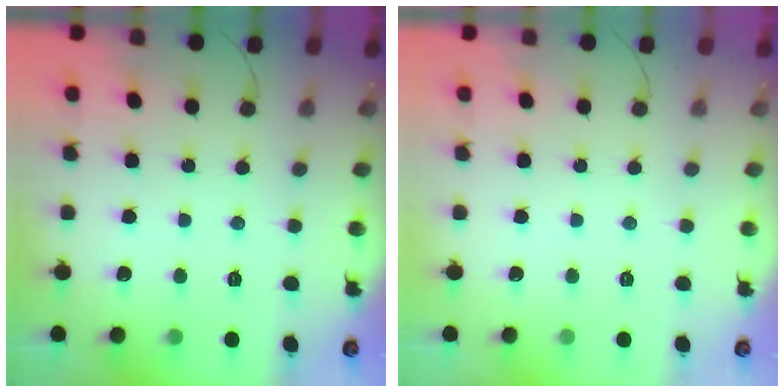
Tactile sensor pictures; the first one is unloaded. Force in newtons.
{"total": 0.0}